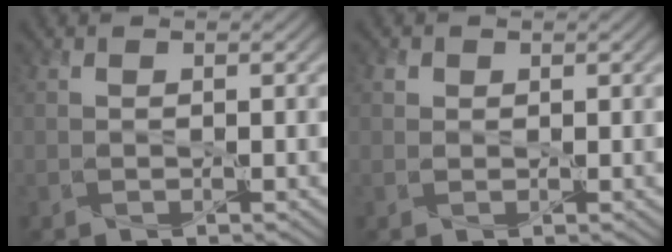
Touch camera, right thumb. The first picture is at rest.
{"total": 0.8, "force": [0.3, 0.7, 0.2], "torque": [-0.007, -0.001, 0.006]}